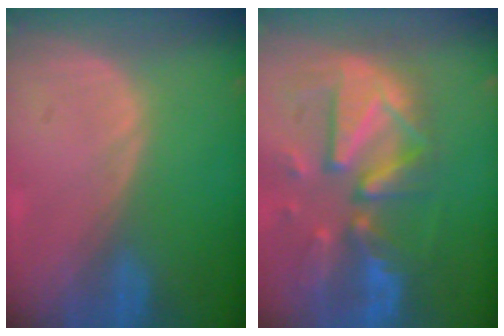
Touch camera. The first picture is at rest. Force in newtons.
{"total": 12.4, "press": 10.8, "slide": 6.1}